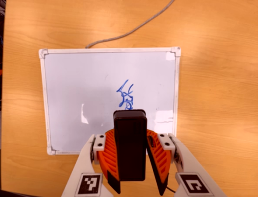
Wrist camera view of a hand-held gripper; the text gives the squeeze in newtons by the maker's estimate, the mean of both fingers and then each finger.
{"total": 9.8, "left": 10.0, "right": 9.6}